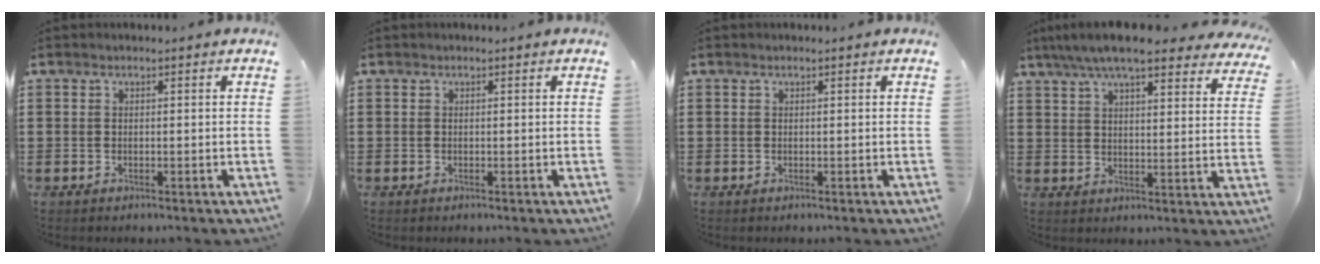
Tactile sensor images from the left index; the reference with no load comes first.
{"total": 0.0}
{"total": 0.0}
{"total": 8.4, "force": [7.3, 0.8, 4.1], "torque": [-0.102, -0.018, 0.131]}